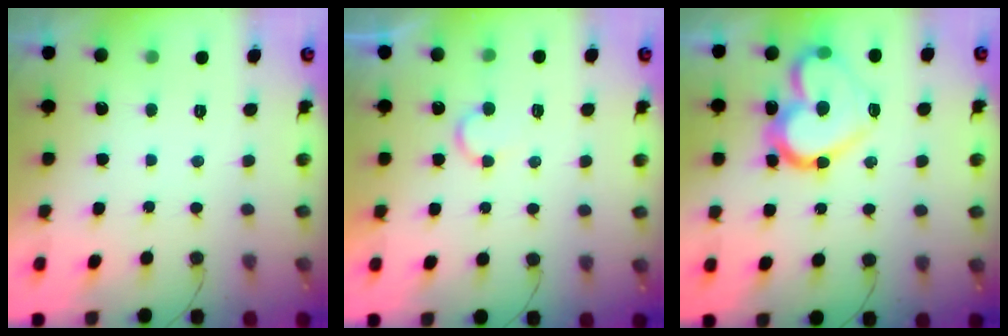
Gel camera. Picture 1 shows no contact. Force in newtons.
{"total": 5.8, "press": 5.7, "slide": 0.6}
{"total": 18.3, "press": 18.3, "slide": 1.3}